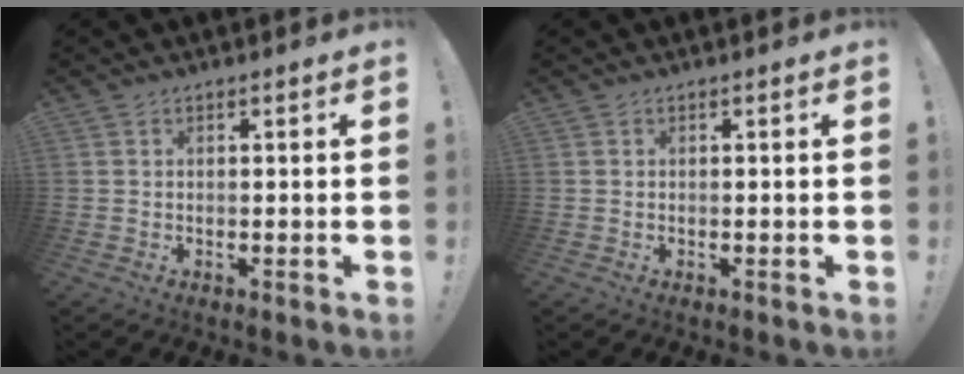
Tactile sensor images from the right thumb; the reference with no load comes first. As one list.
[{"total": 0.0}]